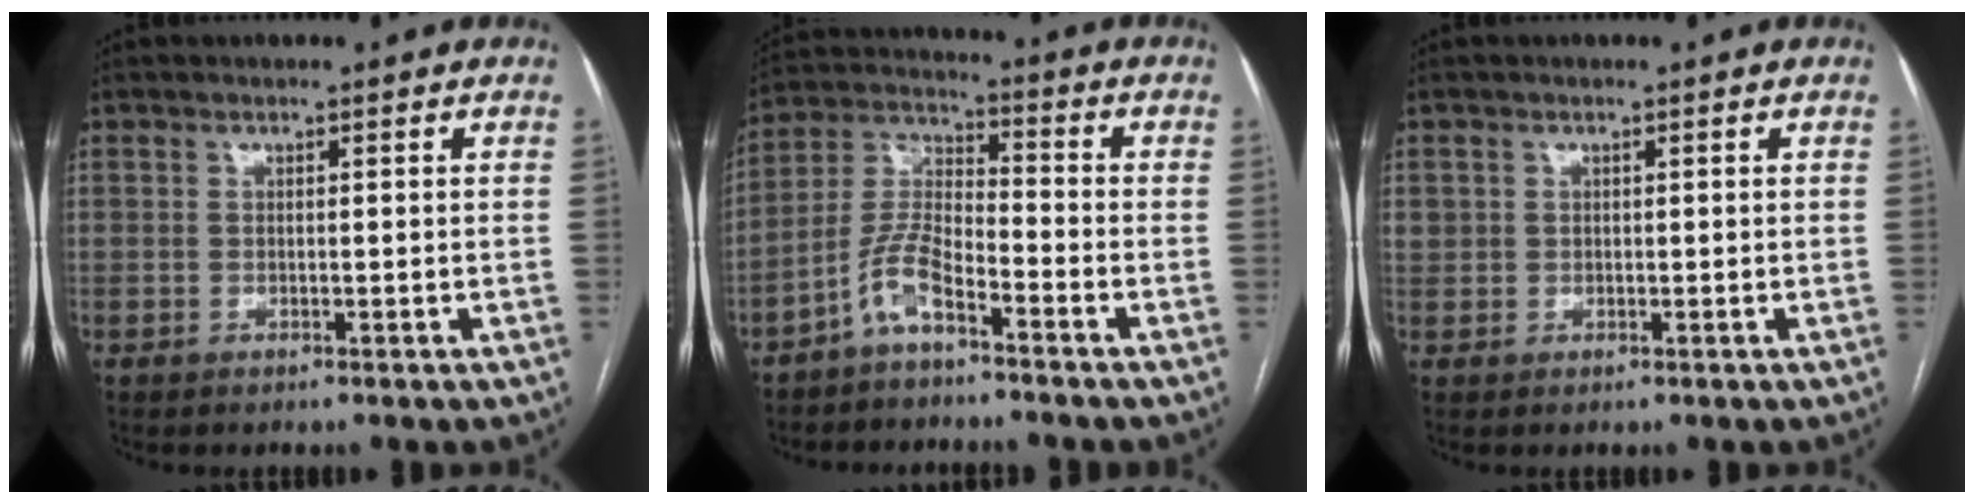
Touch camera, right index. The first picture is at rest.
{"total": 7.1, "force": [-4.6, 1.9, 5.1], "torque": [-0.123, 0.009, -0.095]}
{"total": 1.8, "force": [0.6, 1.7, 0.2], "torque": [0.009, 0.011, 0.013]}